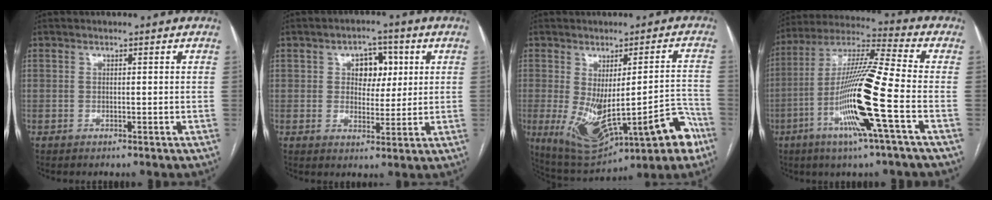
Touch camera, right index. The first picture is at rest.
{"total": 6.0, "force": [1.7, 3.9, 4.2], "torque": [-0.055, 0.017, 0.029]}
{"total": 17.8, "force": [-7.0, 5.8, 15.3], "torque": [-0.203, 0.010, -0.075]}
{"total": 16.8, "force": [-5.2, -0.9, 15.9], "torque": [-0.315, -0.013, -0.107]}